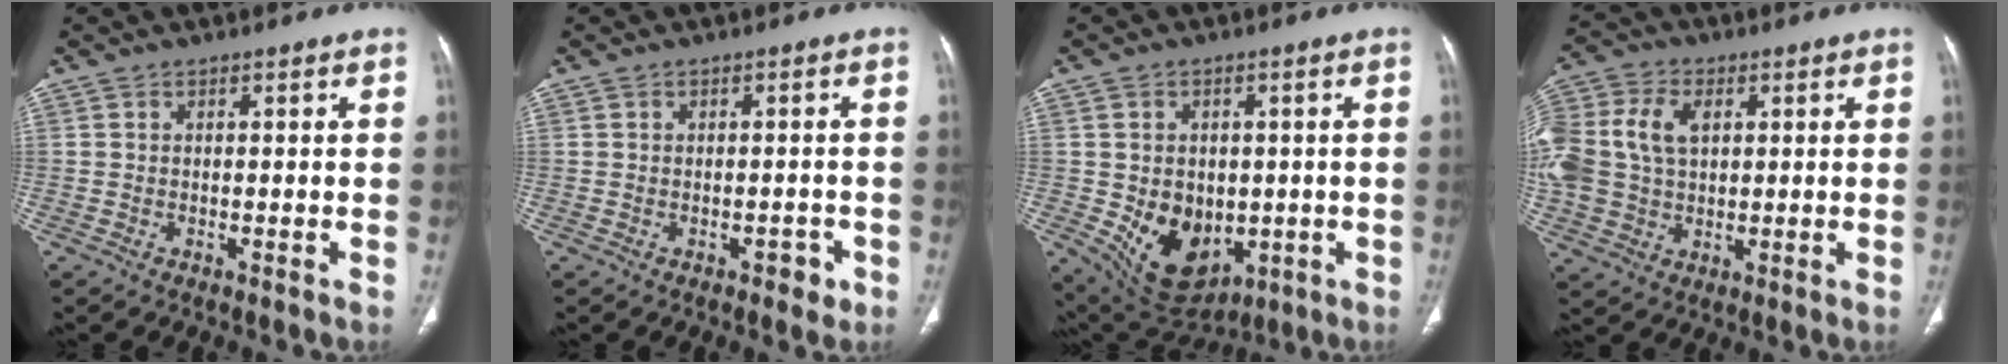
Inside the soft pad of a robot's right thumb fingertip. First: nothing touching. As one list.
[{"total": 2.2, "force": [-1.1, 1.5, 1.3], "torque": [-0.006, 0.007, -0.009]}, {"total": 12.2, "force": [-2.1, 8.1, 8.9], "torque": [-0.122, -0.010, -0.009]}, {"total": 20.0, "force": [3.9, 14.6, 13.2], "torque": [-0.337, 0.032, 0.081]}]